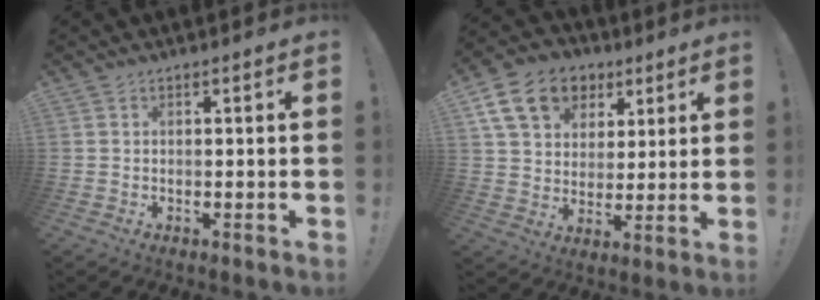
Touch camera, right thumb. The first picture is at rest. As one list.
[{"total": 16.3, "force": [7.4, 12.0, 8.1], "torque": [-0.118, -0.026, 0.142]}]